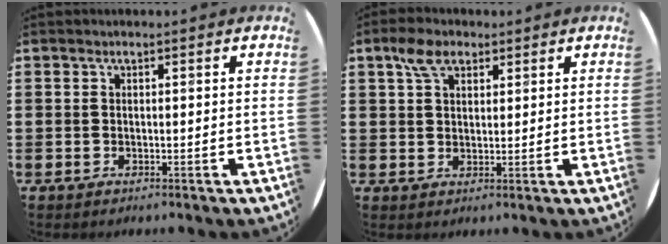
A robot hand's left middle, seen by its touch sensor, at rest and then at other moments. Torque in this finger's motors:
{"motor_torque": [0.64, -0.51, 0.01, 0.00]}